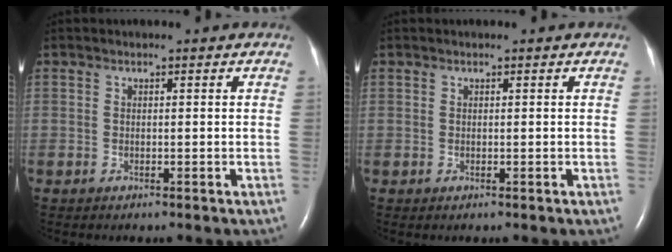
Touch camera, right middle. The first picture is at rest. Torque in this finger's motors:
{"motor_torque": [-0.05, 0.12, 0.00, 0.01]}